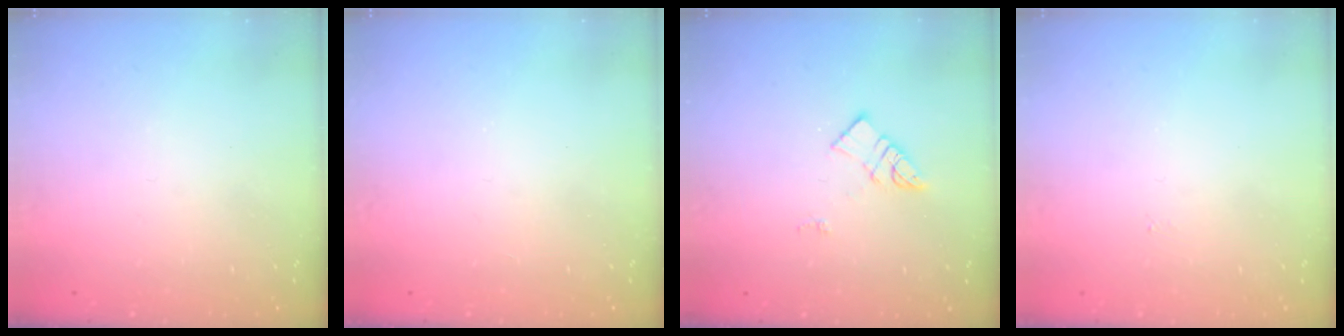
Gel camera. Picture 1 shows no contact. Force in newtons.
{"total": 3.4, "press": 3.3, "slide": 0.5}
{"total": 6.2, "press": 6.2, "slide": 0.2}
{"total": 3.1, "press": 3.1, "slide": 0.4}